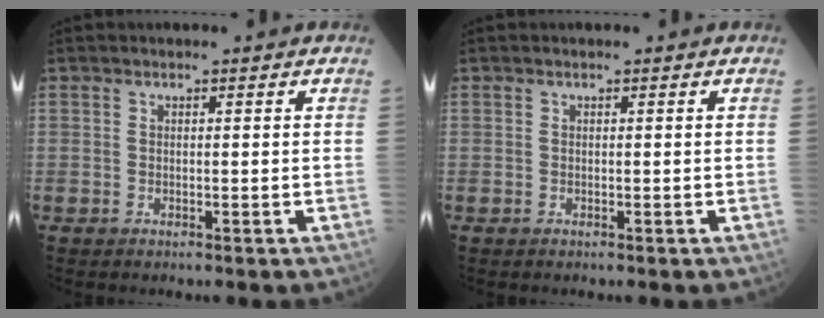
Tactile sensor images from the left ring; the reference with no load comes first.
{"total": 0.0}